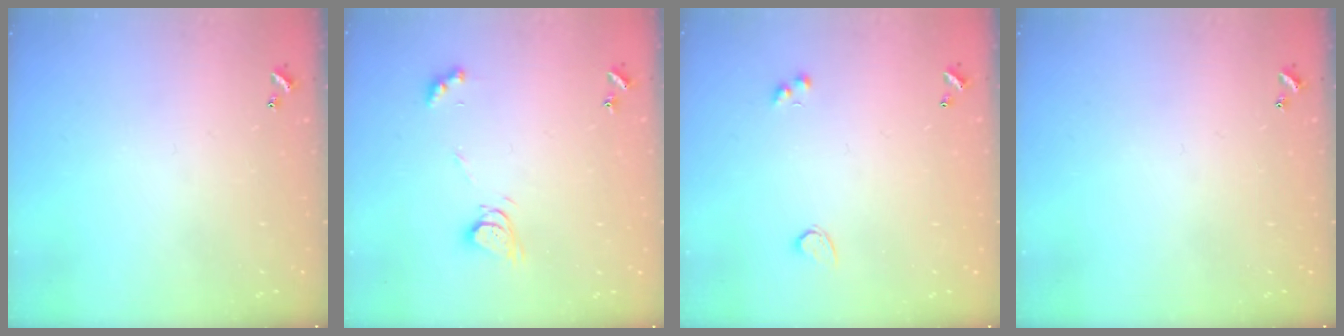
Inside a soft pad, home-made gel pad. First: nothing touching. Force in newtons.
{"total": 6.3, "press": 6.3, "slide": 0.3}
{"total": 1.9, "press": 1.5, "slide": 1.1}
{"total": 0.0}